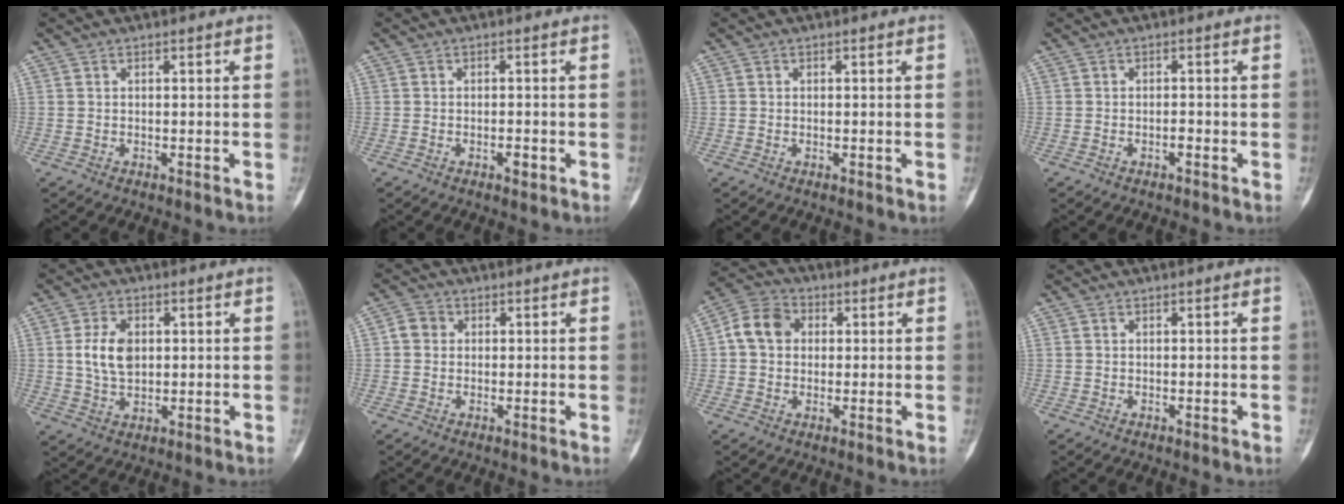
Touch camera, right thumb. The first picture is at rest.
{"total": 1.6, "force": [-0.8, 0.7, 1.2], "torque": [-0.017, 0.002, -0.012]}
{"total": 0.0}
{"total": 0.9, "force": [-0.5, 0.4, 0.6], "torque": [-0.009, 0.003, -0.011]}
{"total": 7.1, "force": [1.1, 4.6, 5.3], "torque": [-0.094, -0.004, 0.024]}
{"total": 3.0, "force": [0.4, 2.7, 1.3], "torque": [-0.011, 0.007, 0.002]}
{"total": 7.8, "force": [1.1, 6.3, 4.3], "torque": [-0.068, 0.018, 0.011]}
{"total": 0.0}